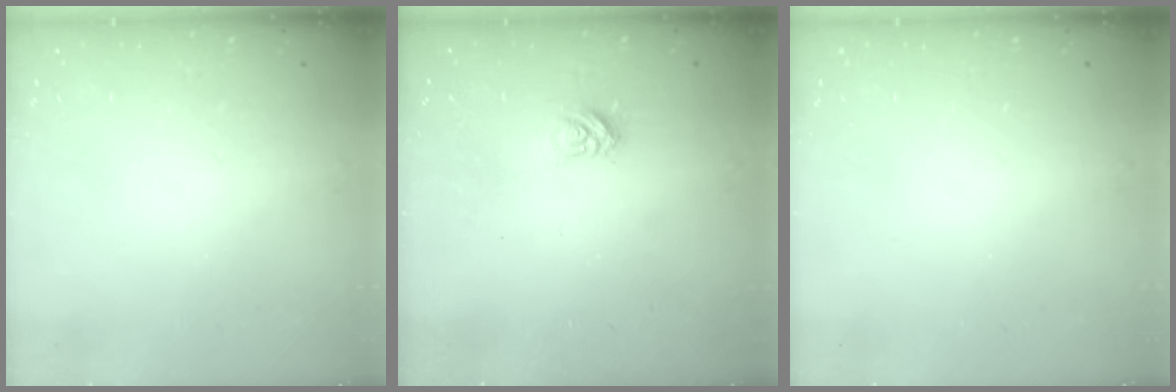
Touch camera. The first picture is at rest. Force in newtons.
{"total": 5.1, "press": 5.1, "slide": 0.7}
{"total": 0.0}